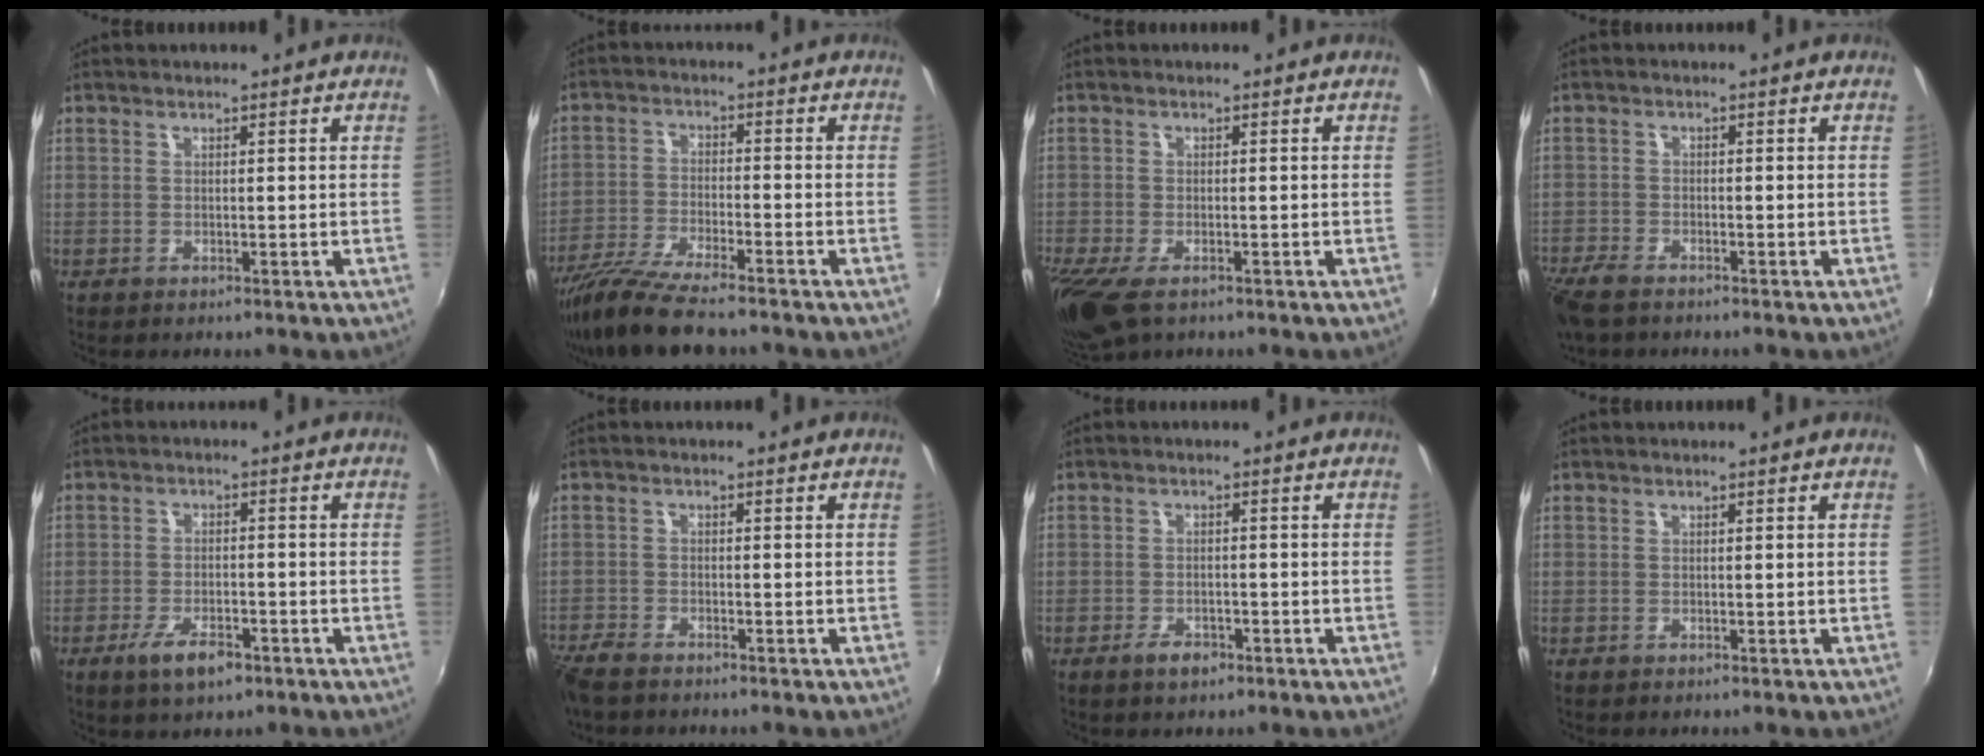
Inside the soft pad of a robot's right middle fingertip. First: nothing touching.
{"total": 11.5, "force": [-9.8, 1.3, 5.9], "torque": [-0.133, -0.029, -0.179]}
{"total": 7.9, "force": [-5.3, 3.0, 5.1], "torque": [-0.125, -0.035, -0.097]}
{"total": 6.7, "force": [-5.3, 2.1, 3.5], "torque": [-0.097, -0.027, -0.104]}
{"total": 6.2, "force": [-3.7, 2.5, 4.2], "torque": [-0.099, -0.011, -0.064]}
{"total": 6.4, "force": [-5.4, 1.8, 3.0], "torque": [-0.083, -0.027, -0.104]}
{"total": 3.0, "force": [-2.0, 1.5, 1.6], "torque": [-0.036, -0.003, -0.036]}
{"total": 0.0}